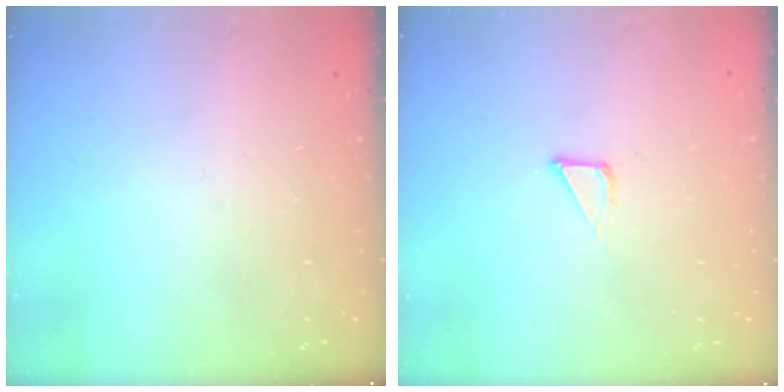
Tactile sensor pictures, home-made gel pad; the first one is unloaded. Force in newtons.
{"total": 2.8, "press": 2.8, "slide": 0.1}